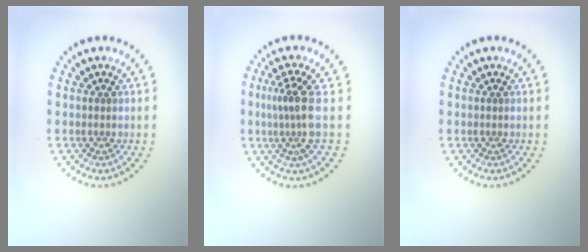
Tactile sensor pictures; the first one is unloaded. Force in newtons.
{"total": 3.2, "press": 2.3, "slide": 2.2}
{"total": 0.0}